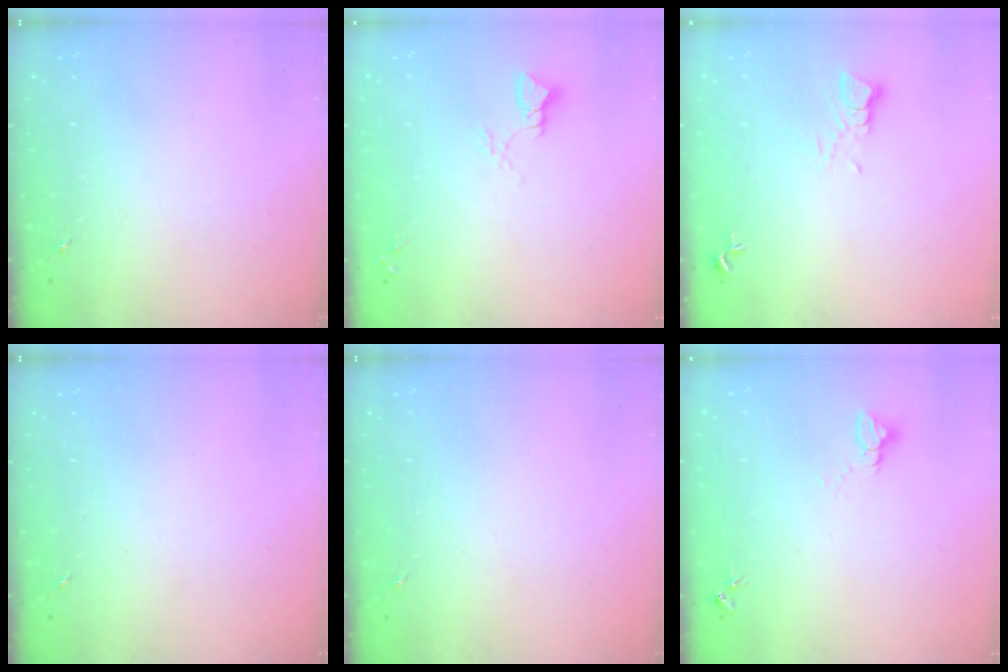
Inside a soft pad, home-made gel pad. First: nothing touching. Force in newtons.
{"total": 2.8, "press": 2.8, "slide": 0.2}
{"total": 3.5, "press": 3.4, "slide": 0.3}
{"total": 0.0}
{"total": 0.0}
{"total": 3.2, "press": 3.2, "slide": 0.1}